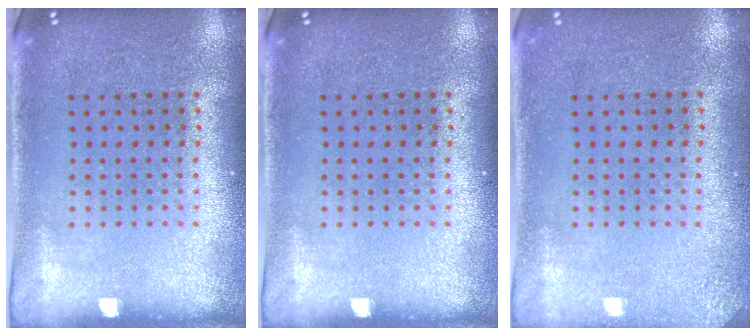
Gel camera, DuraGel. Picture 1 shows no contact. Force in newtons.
{"total": 0.0}
{"total": 1.6, "press": 1.6, "slide": 0.2}